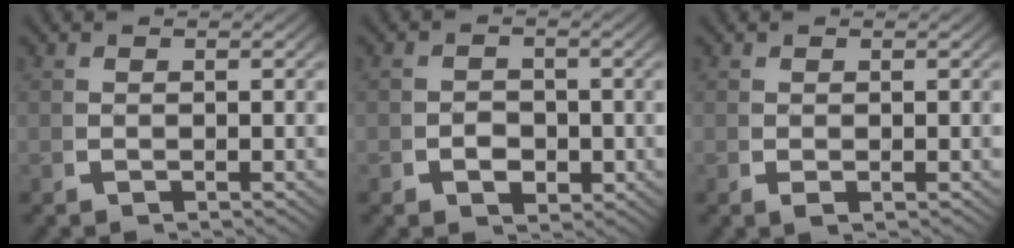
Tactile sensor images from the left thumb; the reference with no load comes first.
{"total": 2.3, "force": [-0.6, 2.0, 1.1], "torque": [-0.017, -0.008, -0.009]}
{"total": 0.7, "force": [0.0, 0.4, 0.6], "torque": [-0.015, -0.005, 0.003]}